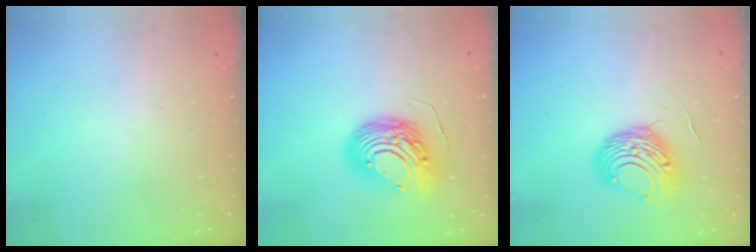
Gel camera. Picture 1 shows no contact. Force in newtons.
{"total": 12.0, "press": 12.0, "slide": 1.1}
{"total": 10.2, "press": 10.2, "slide": 0.8}